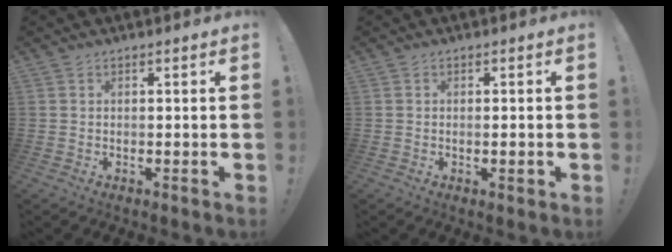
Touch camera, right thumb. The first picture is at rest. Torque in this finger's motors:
{"motor_torque": [-0.09, -0.17, 0.09, 0.00, -0.09]}